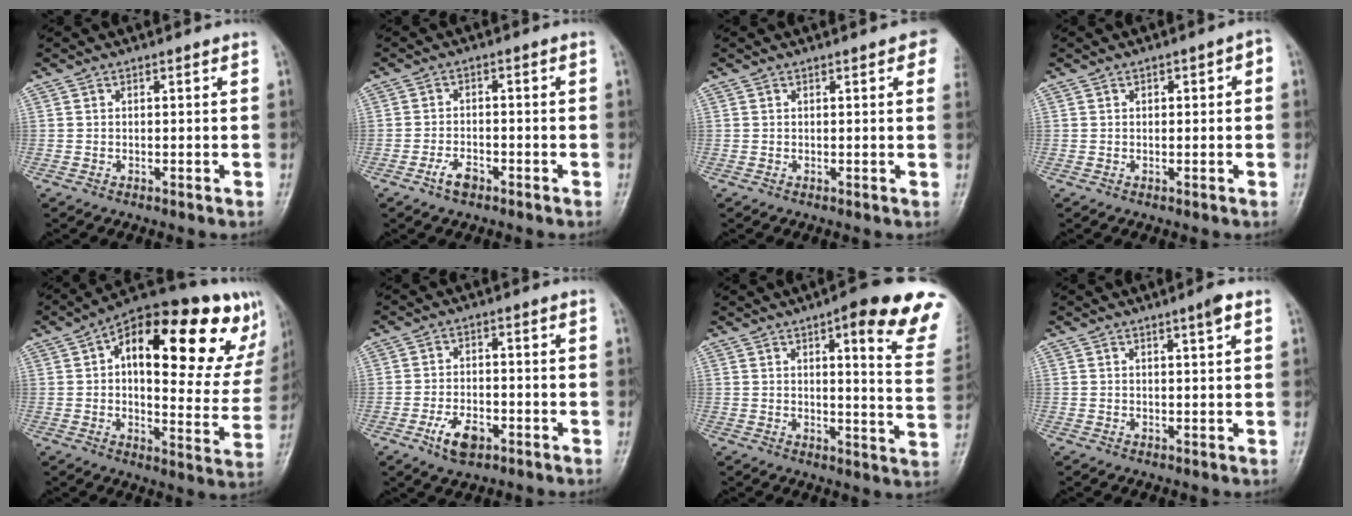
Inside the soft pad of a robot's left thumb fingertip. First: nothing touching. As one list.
[{"total": 3.4, "force": [-2.2, 1.7, 2.0], "torque": [-0.038, 0.016, -0.039]}, {"total": 4.3, "force": [2.0, 1.2, 3.6], "torque": [-0.026, 0.003, 0.016]}, {"total": 3.0, "force": [0.5, 1.5, 2.6], "torque": [-0.028, 0.011, 0.003]}, {"total": 28.0, "force": [11.0, 11.9, 22.8], "torque": [-0.274, 0.017, 0.152]}, {"total": 6.0, "force": [-3.0, 3.3, 4.1], "torque": [-0.068, 0.014, -0.051]}, {"total": 18.4, "force": [10.7, 3.8, 14.5], "torque": [-0.153, -0.045, 0.118]}, {"total": 2.3, "force": [1.2, 0.2, 1.9], "torque": [-0.030, -0.005, 0.018]}]